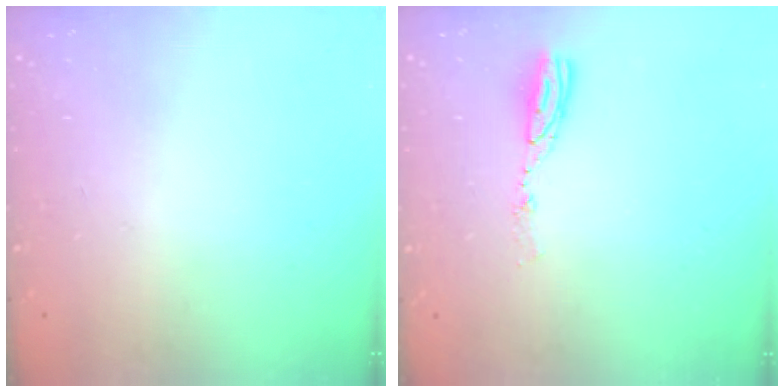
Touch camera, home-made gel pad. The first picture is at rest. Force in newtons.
{"total": 5.2, "press": 5.2, "slide": 0.3}